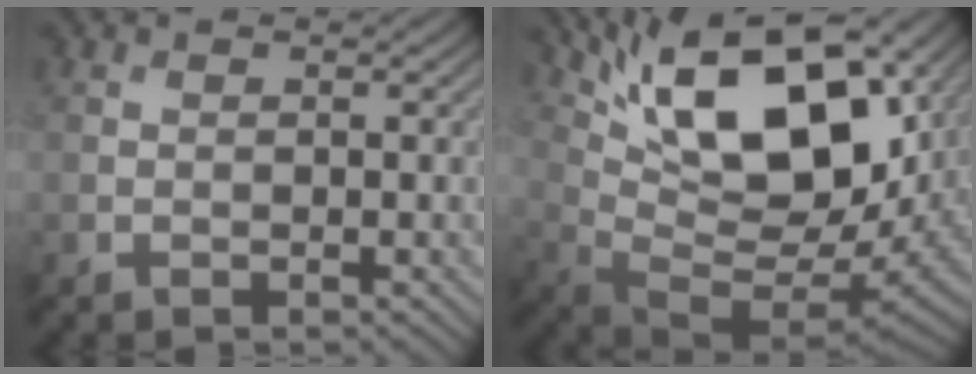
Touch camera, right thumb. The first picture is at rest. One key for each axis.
{"total": 18.6, "fx": 7.3, "fy": 8.2, "fz": 15.0, "tx": -0.254, "ty": 0.021, "tz": 0.123}